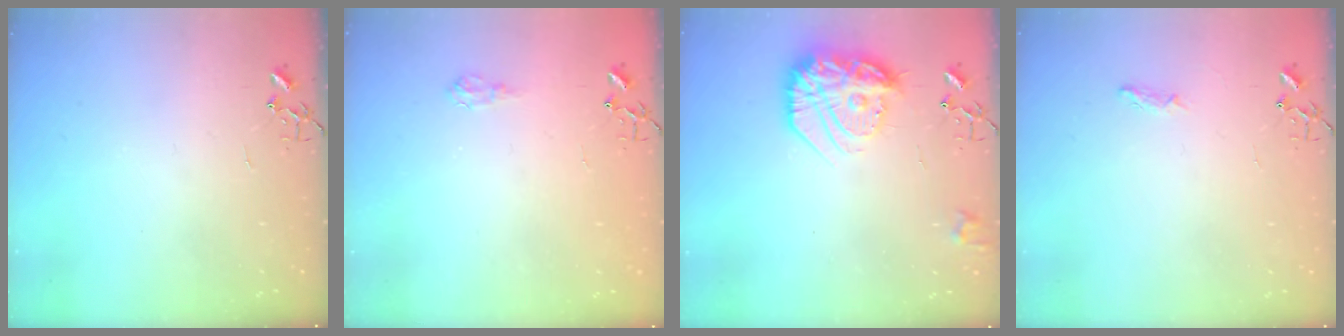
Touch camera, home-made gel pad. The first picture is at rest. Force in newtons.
{"total": 4.7, "press": 4.7, "slide": 0.7}
{"total": 17.9, "press": 17.9, "slide": 0.7}
{"total": 4.8, "press": 4.7, "slide": 0.5}